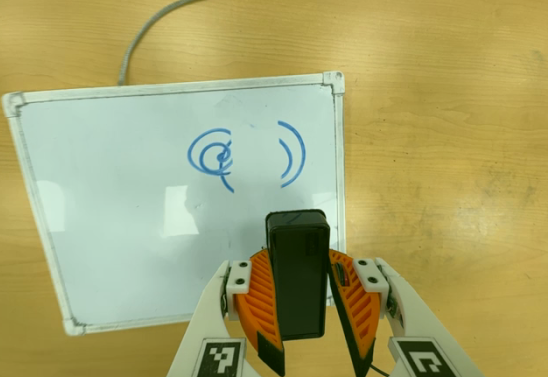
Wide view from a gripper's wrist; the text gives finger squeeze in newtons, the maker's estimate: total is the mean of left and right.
{"total": 7.6, "left": 8.0, "right": 7.2}